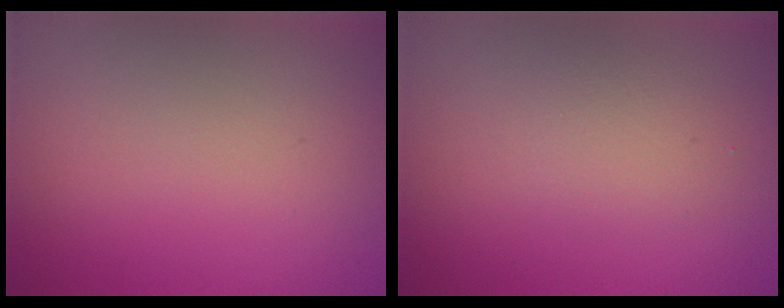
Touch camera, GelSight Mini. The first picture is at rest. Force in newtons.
{"total": 2.0, "press": 1.9, "slide": 0.2}